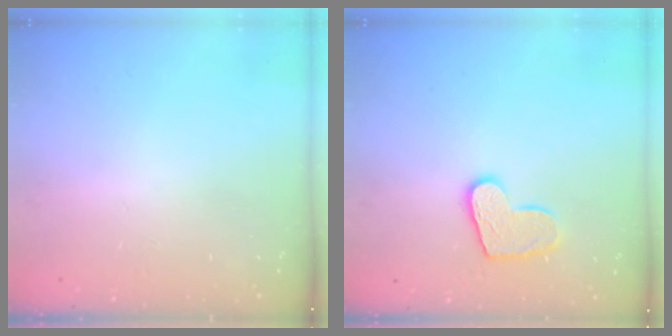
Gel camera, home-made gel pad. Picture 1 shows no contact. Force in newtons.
{"total": 10.6, "press": 10.6, "slide": 0.8}